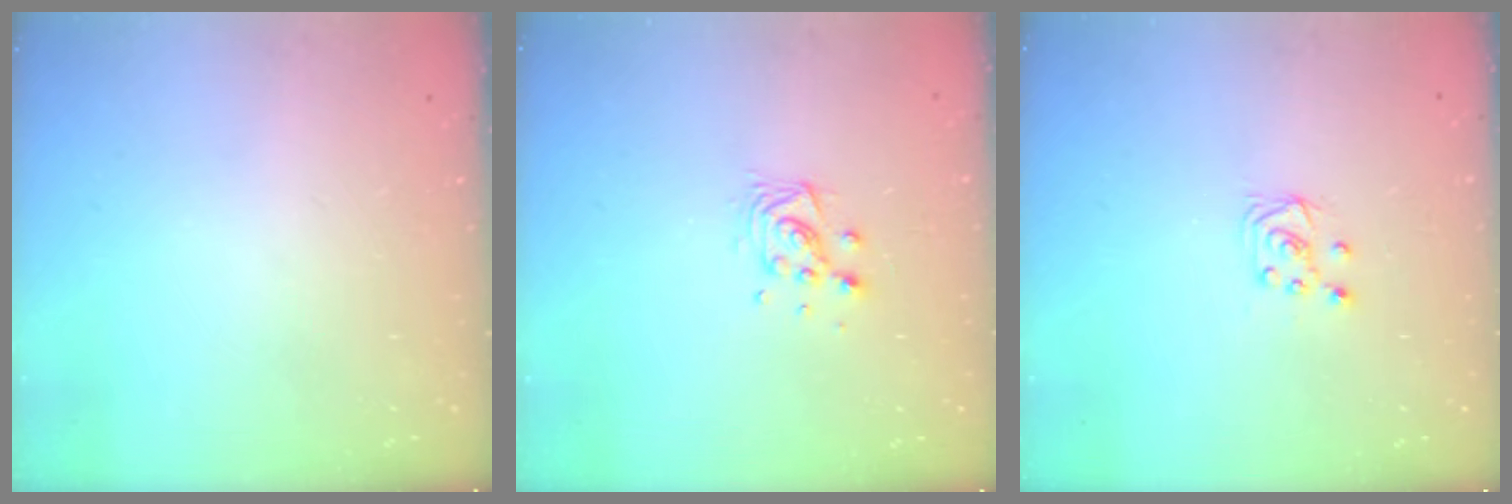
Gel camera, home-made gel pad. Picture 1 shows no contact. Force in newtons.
{"total": 7.8, "press": 7.8, "slide": 0.3}
{"total": 4.5, "press": 4.5, "slide": 0.5}